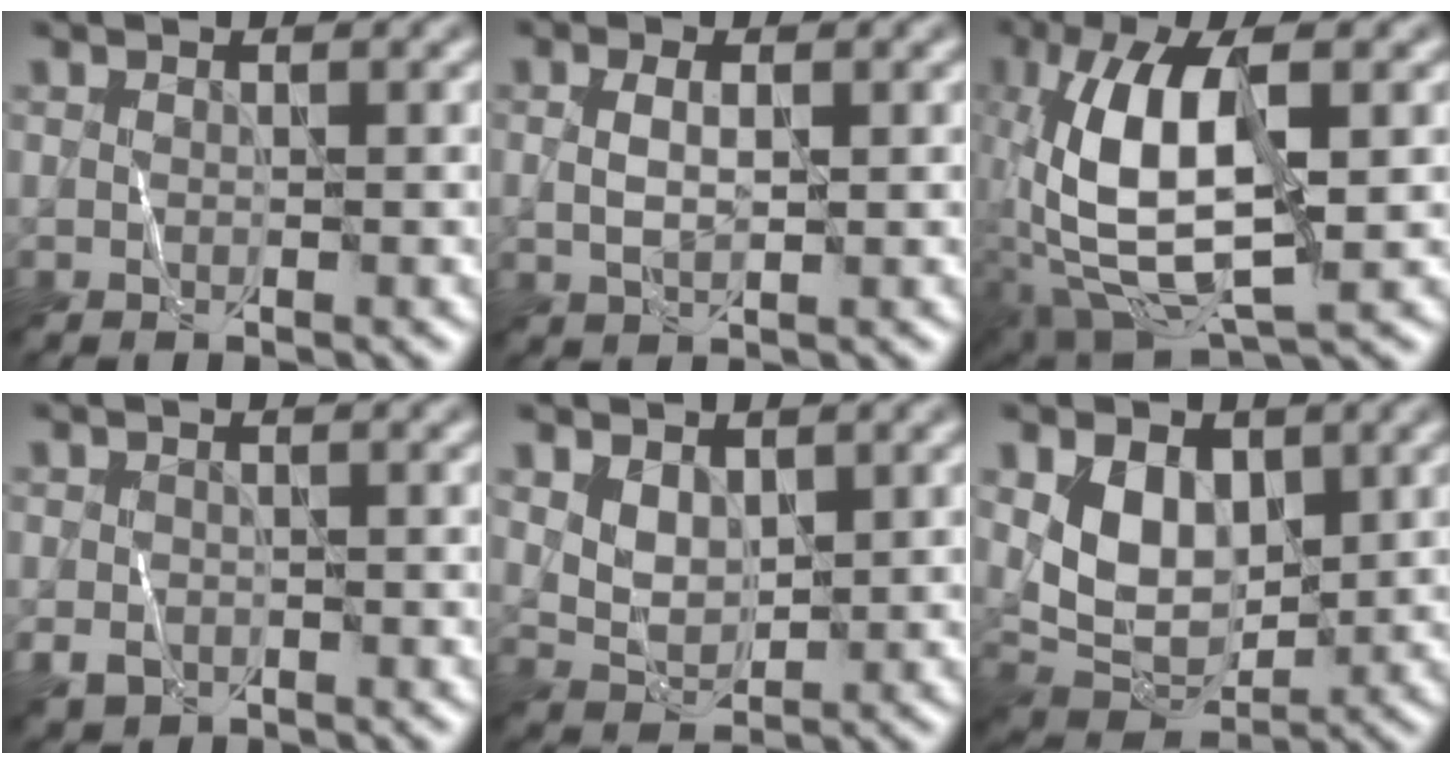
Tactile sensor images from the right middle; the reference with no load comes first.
{"total": 1.9, "force": [0.4, 0.8, 1.7], "torque": [-0.033, -0.004, 0.011]}
{"total": 10.9, "force": [-0.4, 4.5, 9.9], "torque": [-0.202, 0.009, -0.013]}
{"total": 1.9, "force": [-0.9, 1.5, 0.9], "torque": [-0.016, -0.006, -0.019]}
{"total": 2.4, "force": [1.2, 1.5, 1.4], "torque": [-0.031, -0.006, 0.030]}
{"total": 5.5, "force": [1.4, 3.8, 3.7], "torque": [-0.071, -0.013, 0.033]}